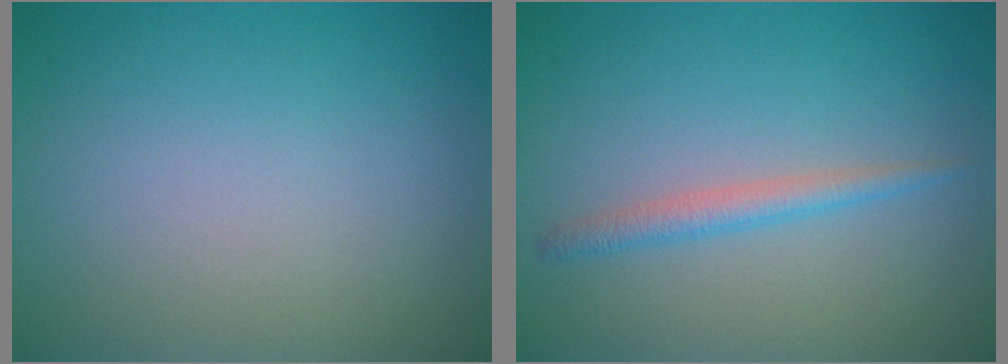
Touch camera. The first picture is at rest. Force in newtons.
{"total": 1.8, "press": 1.8, "slide": 0.0}